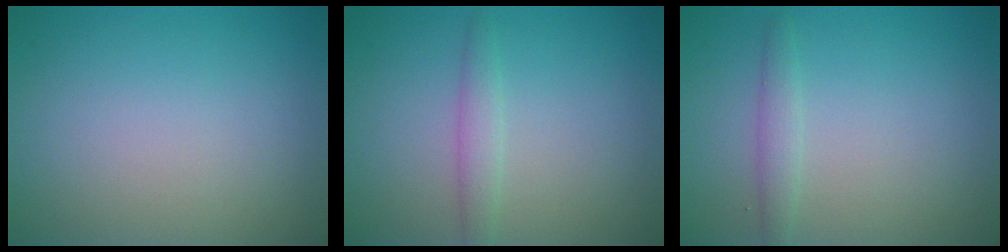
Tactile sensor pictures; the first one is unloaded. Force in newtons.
{"total": 1.6, "press": 1.6, "slide": 0.0}
{"total": 1.5, "press": 1.5, "slide": 0.1}